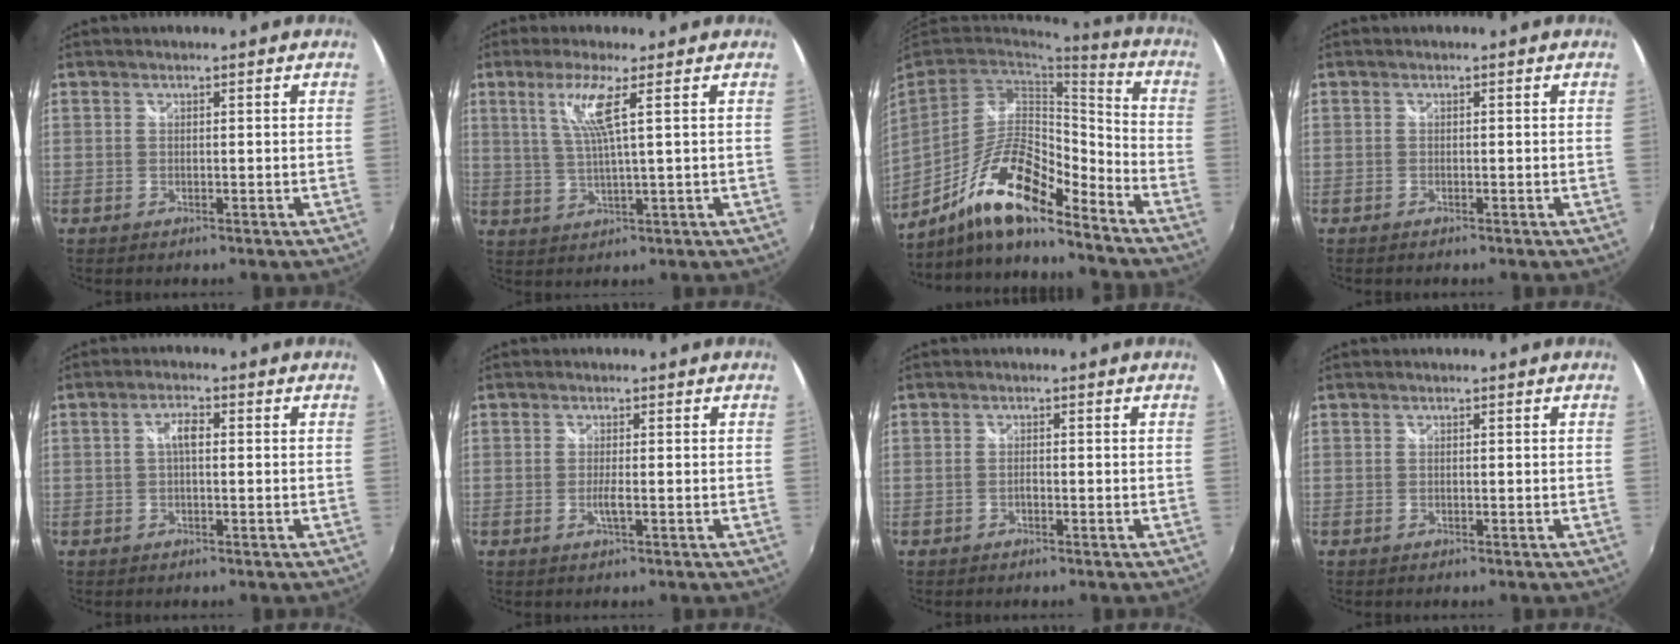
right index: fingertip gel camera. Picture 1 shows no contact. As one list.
[{"total": 6.1, "force": [2.4, -0.6, 5.6], "torque": [-0.109, -0.004, 0.053]}, {"total": 16.4, "force": [-11.0, 4.0, 11.5], "torque": [-0.225, -0.011, -0.209]}, {"total": 0.6, "force": [-0.5, 0.2, 0.2], "torque": [-0.004, -0.003, -0.011]}, {"total": 2.7, "force": [0.1, 1.0, 2.5], "torque": [-0.047, 0.008, 0.000]}, {"total": 1.7, "force": [-0.4, 0.0, 1.7], "torque": [-0.032, -0.005, -0.009]}, {"total": 0.8, "force": [-0.5, 0.5, 0.5], "torque": [-0.010, 0.001, -0.009]}, {"total": 0.0}]